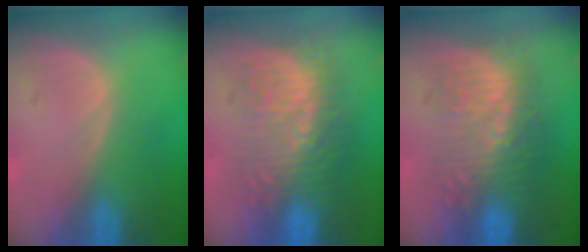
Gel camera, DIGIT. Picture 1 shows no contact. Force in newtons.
{"total": 8.8, "press": 8.5, "slide": 2.2}
{"total": 8.8, "press": 8.5, "slide": 2.2}